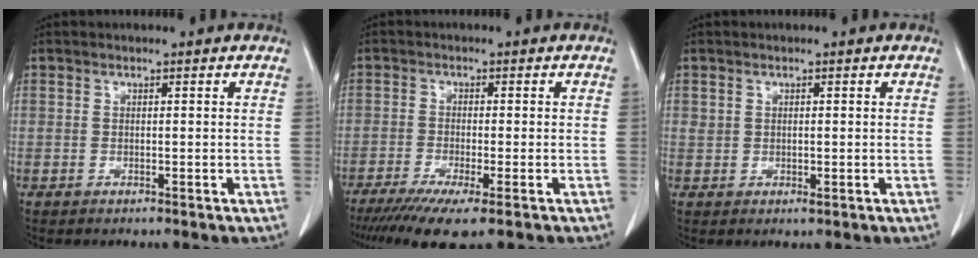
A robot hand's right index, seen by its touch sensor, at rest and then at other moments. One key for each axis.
{"total": 8.8, "fx": -6.1, "fy": 0.7, "fz": 6.3, "tx": -0.100, "ty": -0.022, "tz": -0.098}
{"total": 1.2, "fx": 0.3, "fy": 0.8, "fz": 0.8, "tx": -0.011, "ty": 0.001, "tz": 0.010}